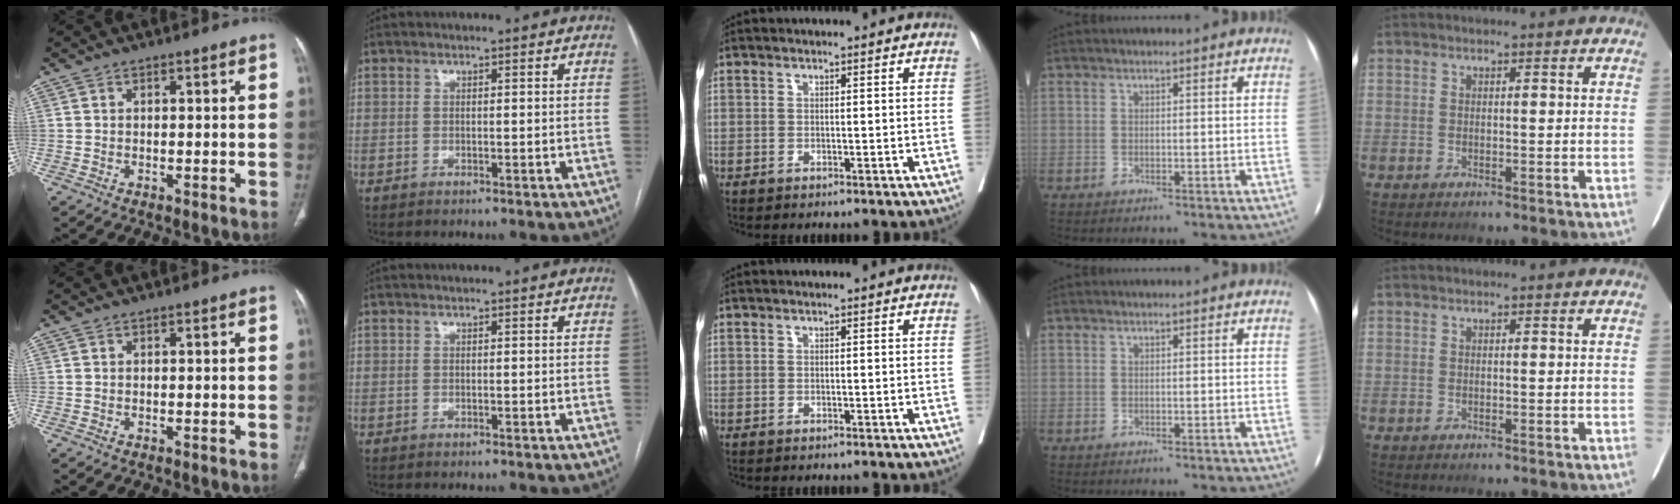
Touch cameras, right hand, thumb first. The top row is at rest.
{}